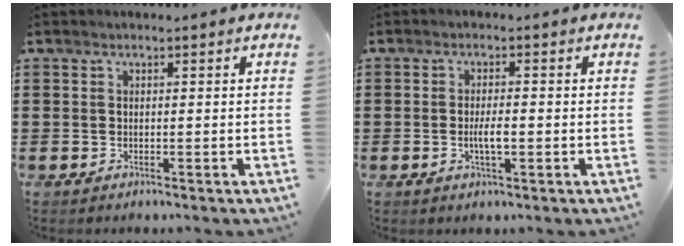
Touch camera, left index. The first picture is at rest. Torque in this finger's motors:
{"motor_torque": [0.64, 0.12, 0.15, 0.10]}